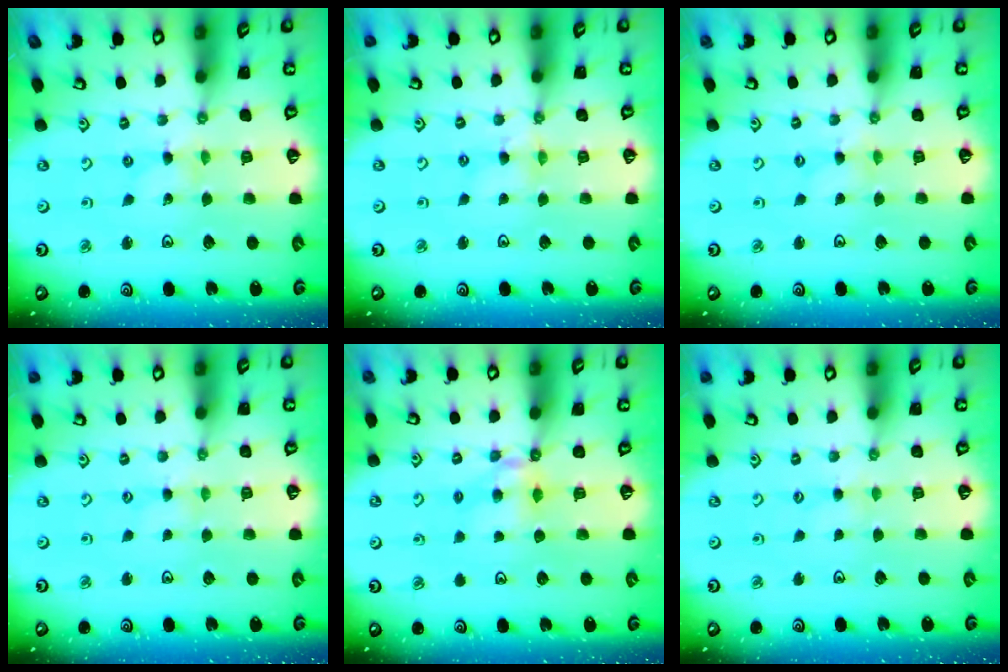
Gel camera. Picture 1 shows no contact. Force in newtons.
{"total": 2.5, "press": 2.5, "slide": 0.2}
{"total": 0.0}
{"total": 1.3, "press": 1.3, "slide": 0.2}
{"total": 6.3, "press": 6.2, "slide": 0.9}
{"total": 1.7, "press": 1.6, "slide": 0.3}